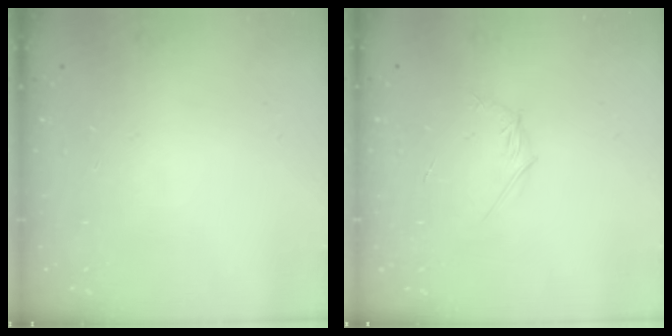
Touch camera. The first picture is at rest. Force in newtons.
{"total": 2.9, "press": 2.8, "slide": 0.8}